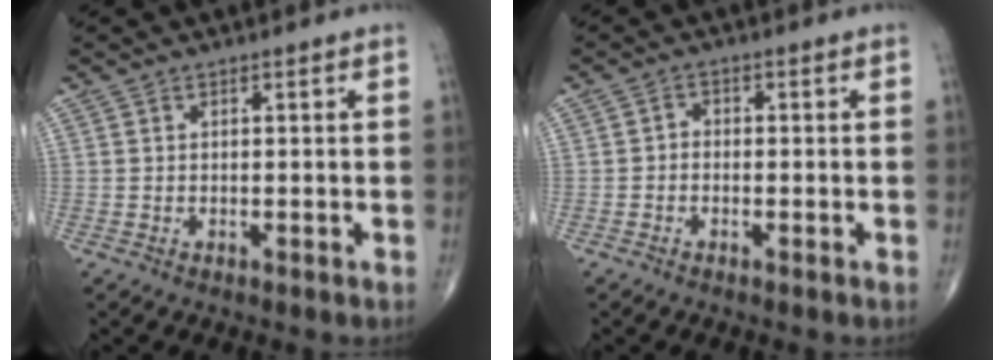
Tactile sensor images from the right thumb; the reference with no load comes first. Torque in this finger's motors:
{"motor_torque": [-0.03, 0.00, 0.24, -0.05, -0.01]}